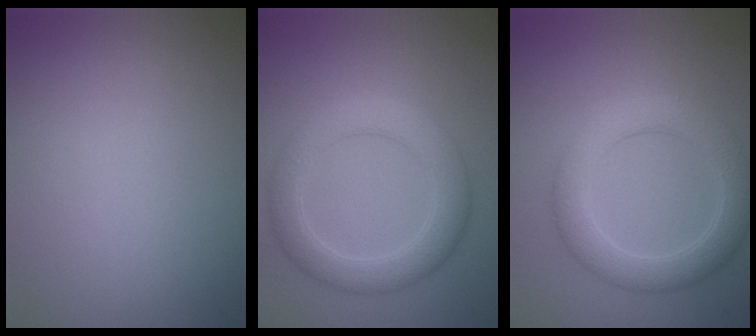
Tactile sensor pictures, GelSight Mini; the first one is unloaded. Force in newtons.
{"total": 4.6, "press": 4.6, "slide": 0.1}
{"total": 4.5, "press": 4.5, "slide": 0.0}